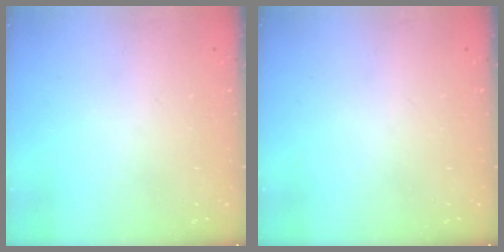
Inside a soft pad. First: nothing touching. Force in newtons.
{"total": 0.0}